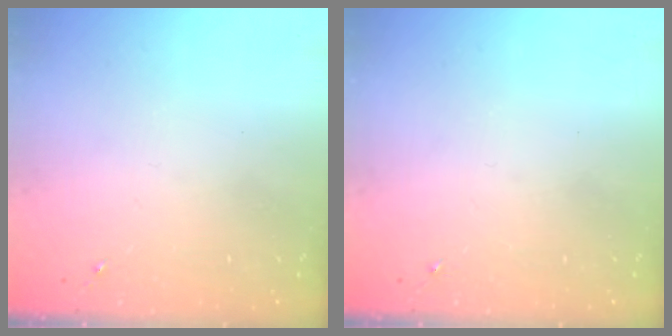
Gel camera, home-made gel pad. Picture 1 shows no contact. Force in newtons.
{"total": 0.0}